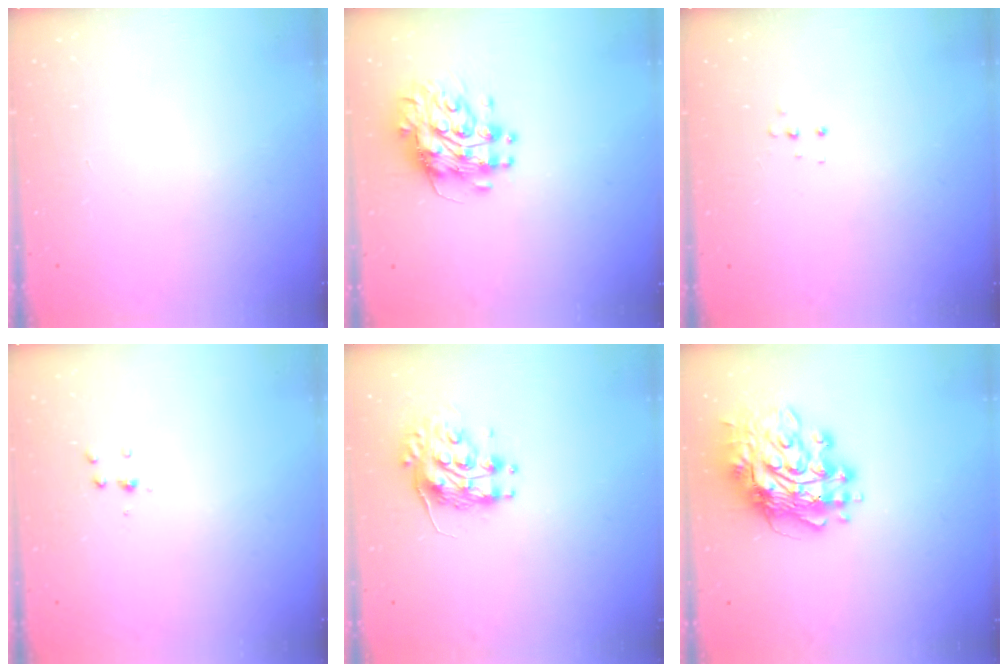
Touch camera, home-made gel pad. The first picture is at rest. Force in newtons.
{"total": 9.9, "press": 9.9, "slide": 0.9}
{"total": 3.4, "press": 3.3, "slide": 0.8}
{"total": 3.9, "press": 3.9, "slide": 0.4}
{"total": 8.2, "press": 8.2, "slide": 0.3}
{"total": 17.5, "press": 17.4, "slide": 1.7}